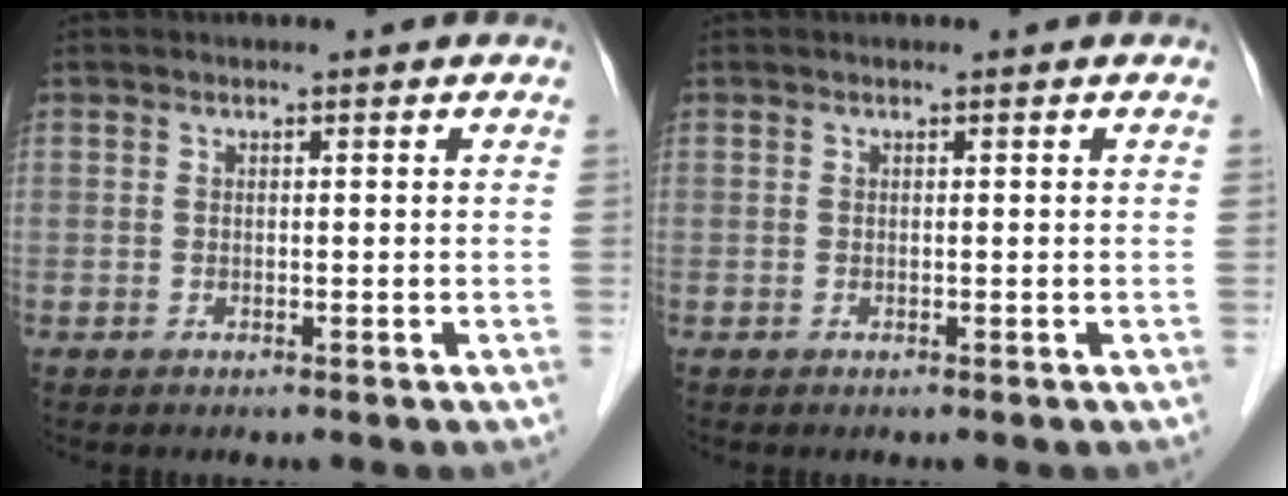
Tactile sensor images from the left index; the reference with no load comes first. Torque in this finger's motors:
{"motor_torque": [-0.03, -0.03, 0.00, -0.02]}